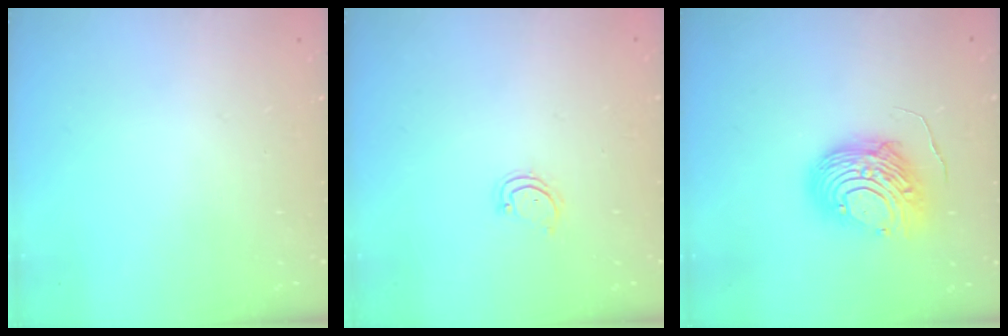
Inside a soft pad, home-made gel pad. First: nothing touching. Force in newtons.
{"total": 2.8, "press": 2.8, "slide": 0.3}
{"total": 11.2, "press": 11.2, "slide": 1.1}